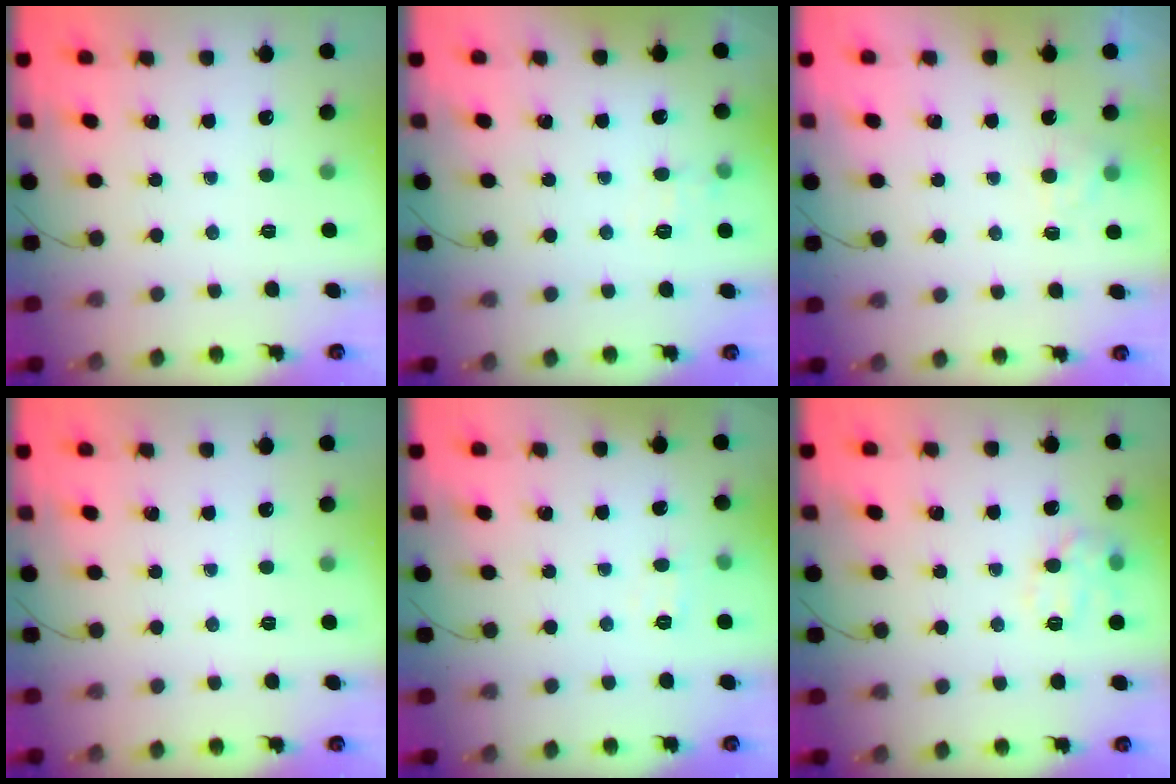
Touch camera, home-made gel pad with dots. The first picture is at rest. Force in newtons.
{"total": 7.8, "press": 7.6, "slide": 1.7}
{"total": 2.5, "press": 2.0, "slide": 1.5}
{"total": 0.0}
{"total": 3.6, "press": 3.3, "slide": 1.5}
{"total": 11.3, "press": 11.3, "slide": 0.5}